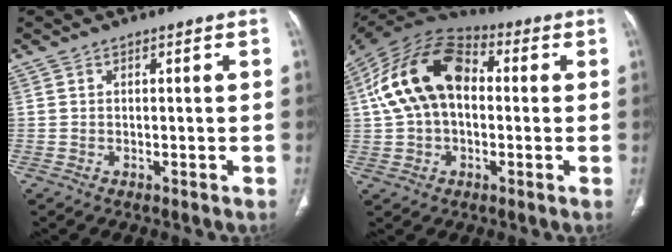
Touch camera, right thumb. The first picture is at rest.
{"total": 17.4, "force": [1.8, 11.3, 13.0], "torque": [-0.237, 0.038, 0.024]}